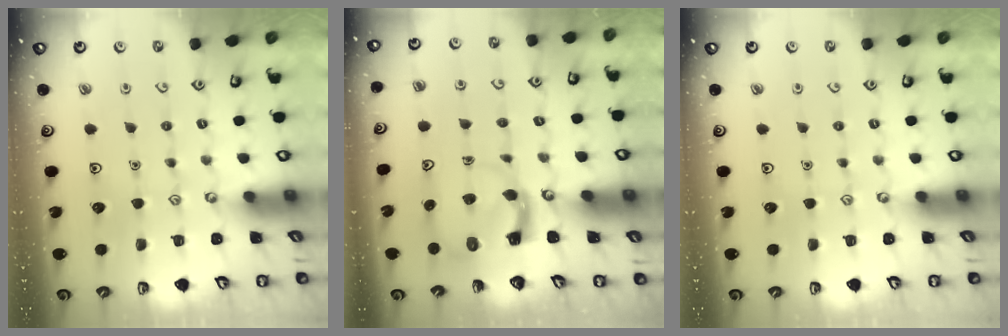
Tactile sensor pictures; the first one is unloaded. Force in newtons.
{"total": 3.5, "press": 3.5, "slide": 0.4}
{"total": 0.0}